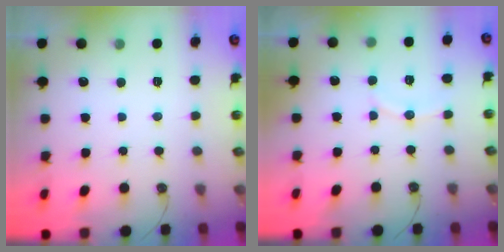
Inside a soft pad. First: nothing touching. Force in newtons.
{"total": 6.1, "press": 5.9, "slide": 1.7}